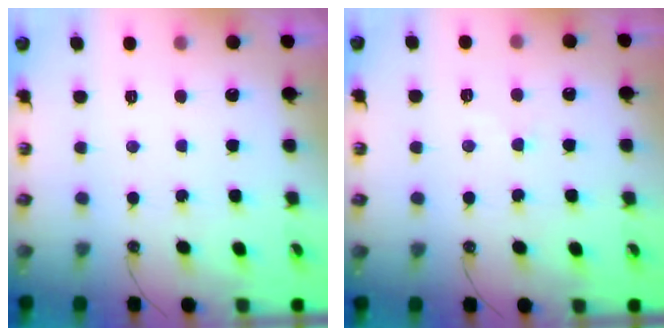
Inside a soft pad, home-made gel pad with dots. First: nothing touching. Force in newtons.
{"total": 0.8, "press": 0.4, "slide": 0.6}